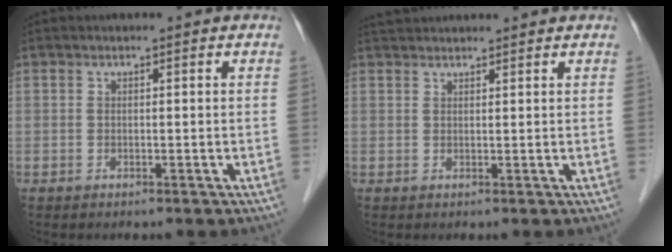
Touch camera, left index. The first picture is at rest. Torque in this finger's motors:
{"motor_torque": [-0.41, -0.58, 0.06, 0.03]}